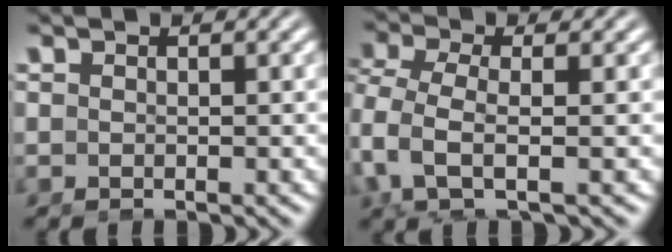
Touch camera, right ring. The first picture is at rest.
{"total": 4.7, "force": [0.0, 2.6, 3.8], "torque": [-0.113, -0.027, 0.015]}